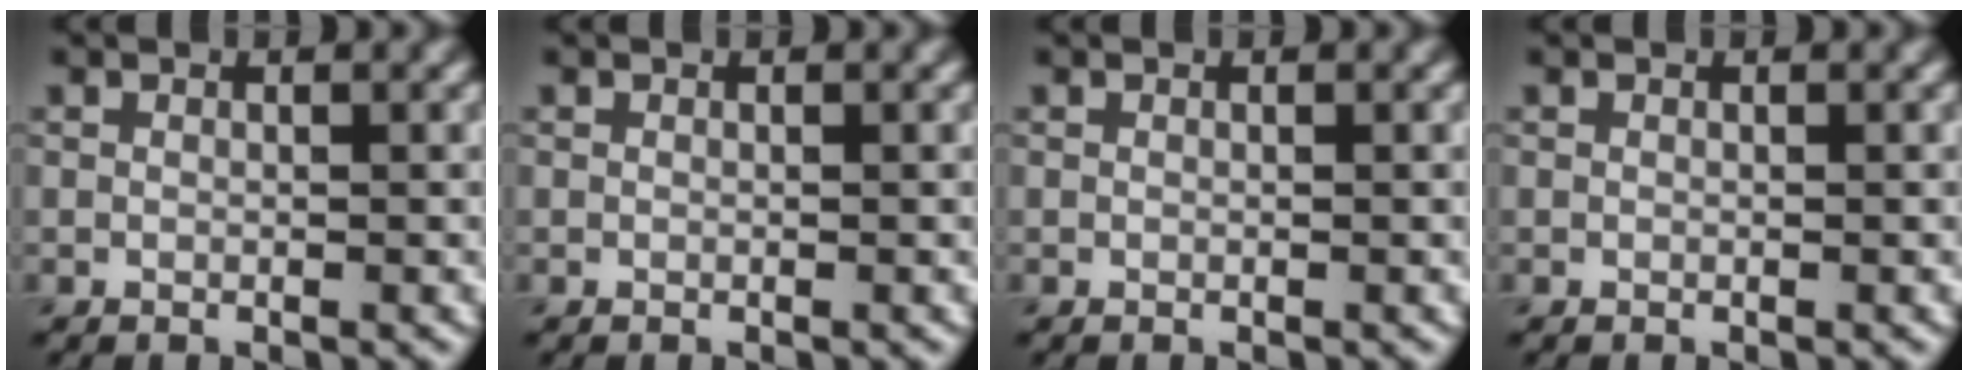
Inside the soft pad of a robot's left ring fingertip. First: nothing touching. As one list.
[{"total": 0.0}, {"total": 0.0}, {"total": 0.0}]